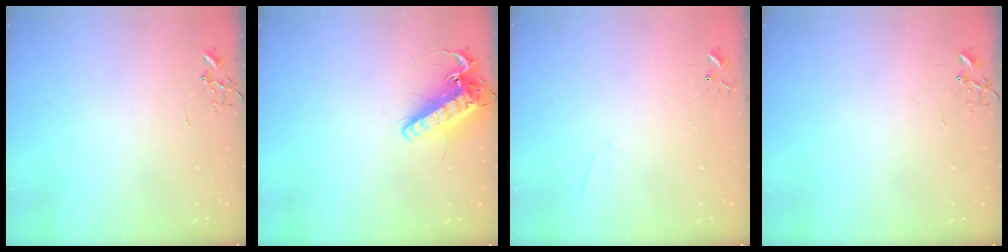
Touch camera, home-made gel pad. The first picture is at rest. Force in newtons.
{"total": 16.2, "press": 16.0, "slide": 2.5}
{"total": 4.4, "press": 4.4, "slide": 0.4}
{"total": 0.0}